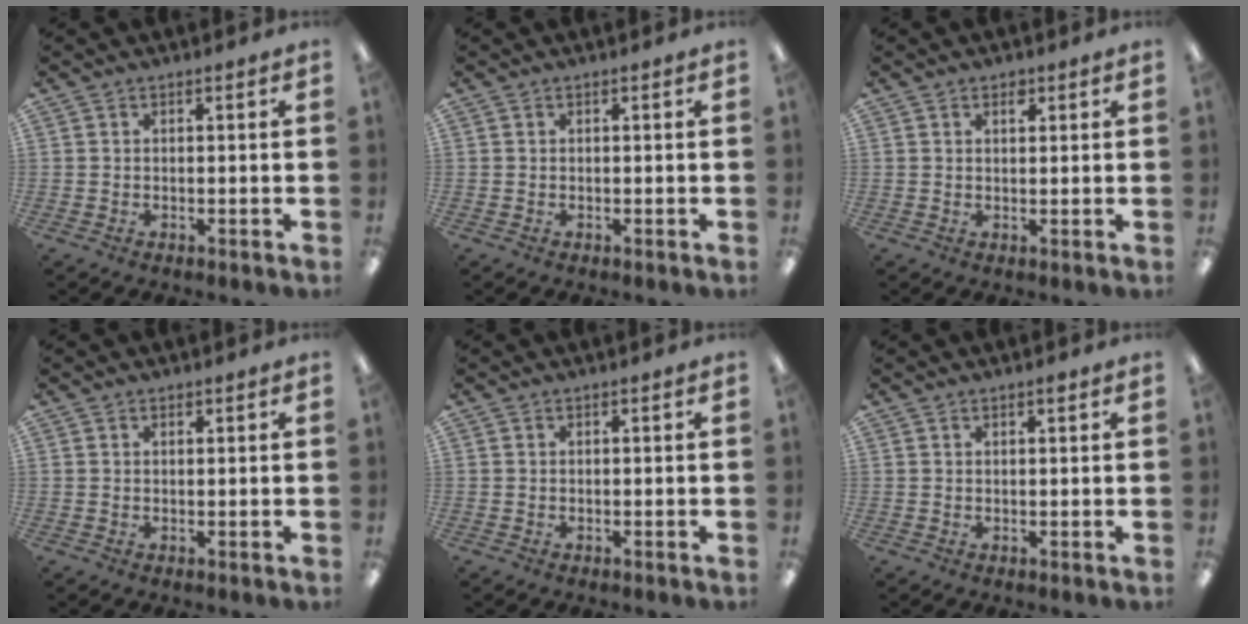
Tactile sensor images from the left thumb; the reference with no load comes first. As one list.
[{"total": 0.0}, {"total": 2.0, "force": [1.3, 1.1, 1.1], "torque": [-0.009, -0.005, 0.020]}, {"total": 0.8, "force": [0.6, 0.4, 0.4], "torque": [-0.009, 0.001, 0.011]}, {"total": 0.0}, {"total": 1.3, "force": [0.9, 0.4, 0.9], "torque": [-0.011, -0.002, 0.013]}]